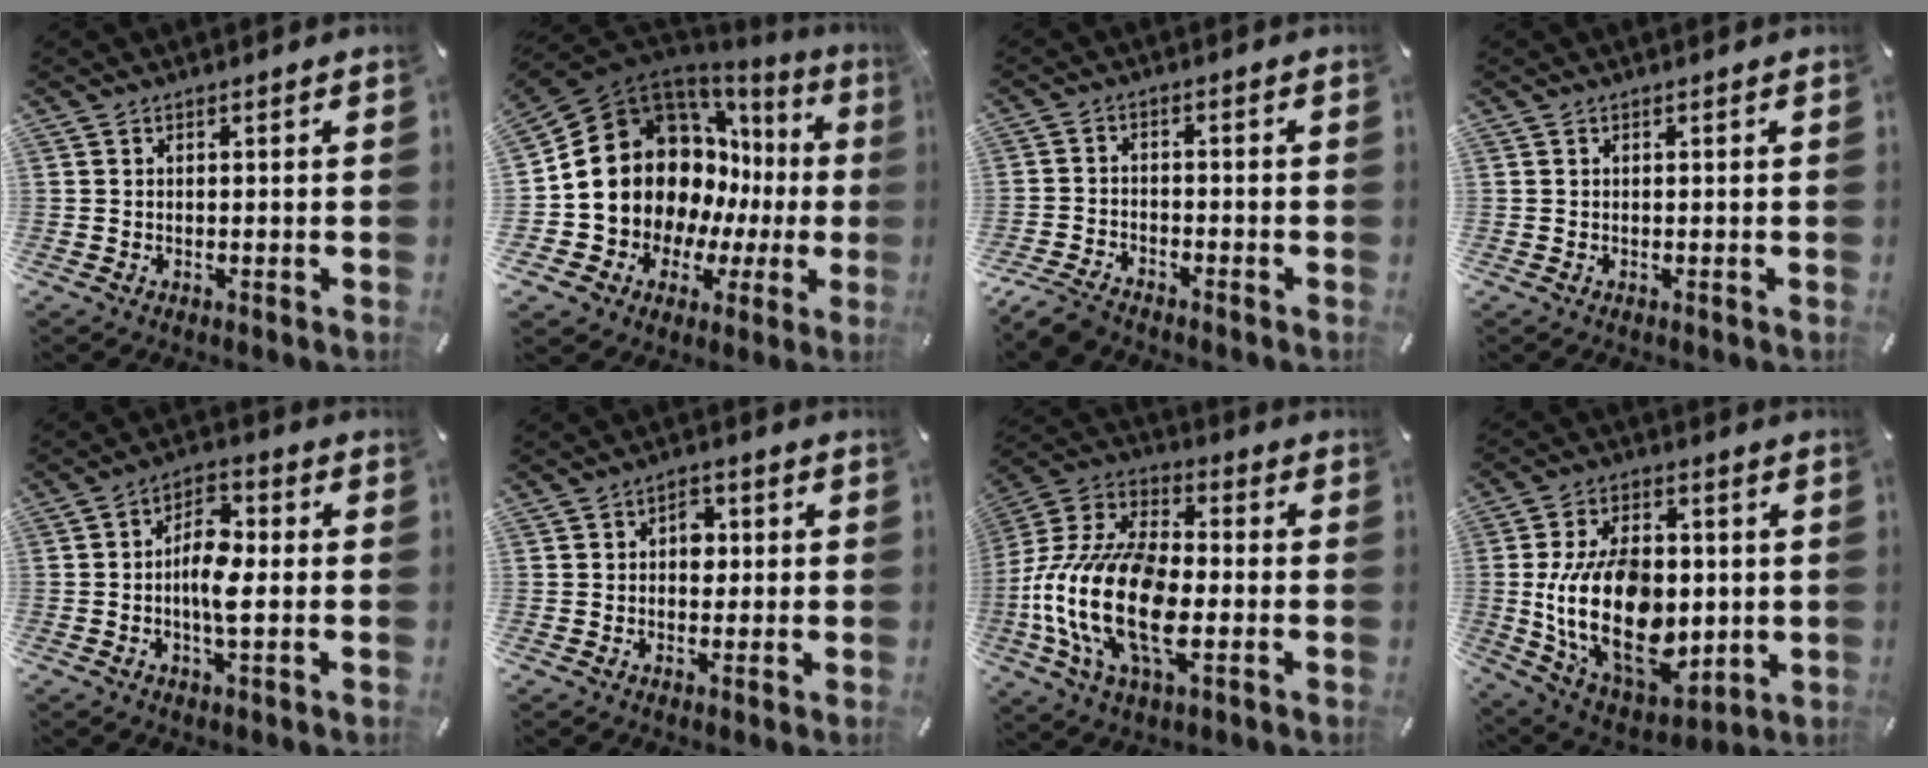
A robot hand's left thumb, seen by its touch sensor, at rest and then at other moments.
{"total": 19.8, "force": [3.0, 16.6, 10.2], "torque": [-0.182, -0.045, 0.083]}
{"total": 5.2, "force": [-4.6, 1.6, 1.9], "torque": [-0.053, 0.013, -0.092]}
{"total": 0.0}
{"total": 8.3, "force": [-1.3, 3.7, 7.4], "torque": [-0.132, 0.007, -0.024]}
{"total": 4.3, "force": [0.2, 3.1, 2.9], "torque": [-0.026, -0.001, -0.007]}
{"total": 19.9, "force": [-5.5, 11.0, 15.6], "torque": [-0.354, 0.002, -0.099]}
{"total": 23.4, "force": [-1.6, 15.0, 17.8], "torque": [-0.345, -0.014, -0.016]}